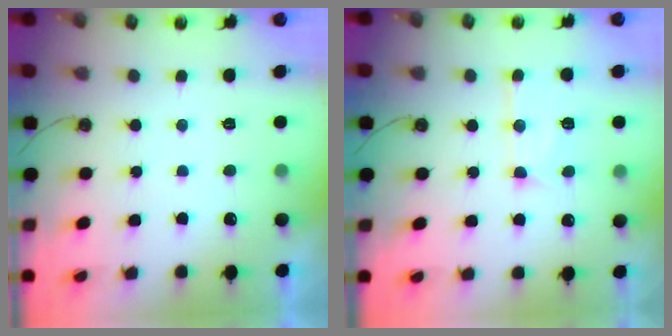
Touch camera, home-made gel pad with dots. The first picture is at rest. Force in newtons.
{"total": 12.0, "press": 11.9, "slide": 1.0}